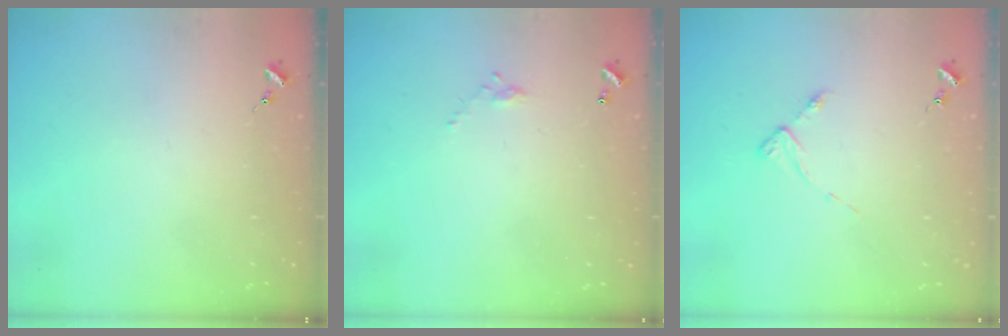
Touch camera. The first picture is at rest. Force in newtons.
{"total": 4.0, "press": 4.0, "slide": 0.2}
{"total": 2.7, "press": 2.7, "slide": 0.4}